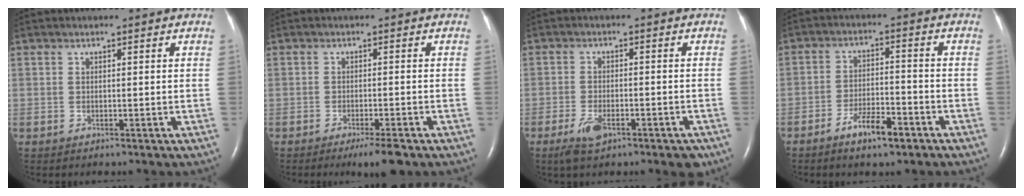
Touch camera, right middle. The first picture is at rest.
{"total": 4.0, "force": [-2.8, 0.2, 2.9], "torque": [-0.045, -0.010, -0.041]}
{"total": 6.4, "force": [-3.8, 2.2, 4.7], "torque": [-0.079, -0.009, -0.058]}
{"total": 6.0, "force": [-3.9, 1.6, 4.2], "torque": [-0.080, 0.000, -0.065]}